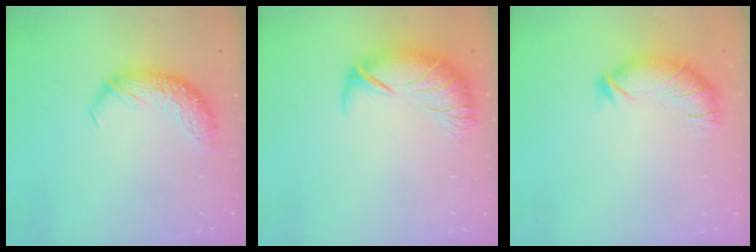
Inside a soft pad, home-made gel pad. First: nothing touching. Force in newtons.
{"total": 3.2, "press": 2.2, "slide": 2.2}
{"total": 2.9, "press": 2.3, "slide": 1.6}